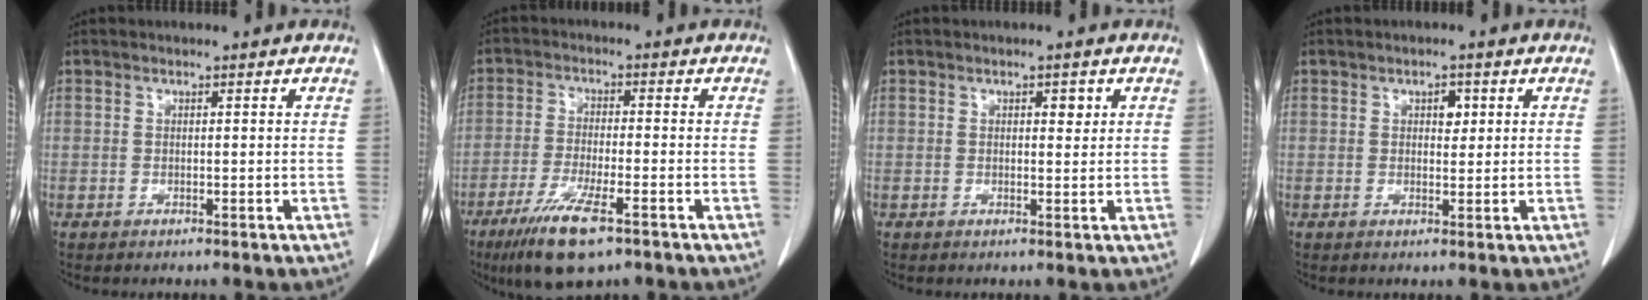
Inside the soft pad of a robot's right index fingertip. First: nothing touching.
{"total": 9.5, "force": [-5.9, 1.6, 7.3], "torque": [-0.139, -0.022, -0.102]}
{"total": 1.5, "force": [0.6, 0.7, 1.2], "torque": [-0.014, -0.001, 0.009]}
{"total": 2.0, "force": [0.7, 1.2, 1.5], "torque": [-0.019, 0.000, 0.011]}